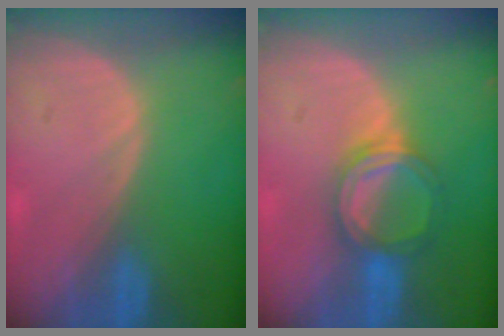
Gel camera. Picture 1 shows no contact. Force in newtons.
{"total": 5.4, "press": 5.3, "slide": 0.8}